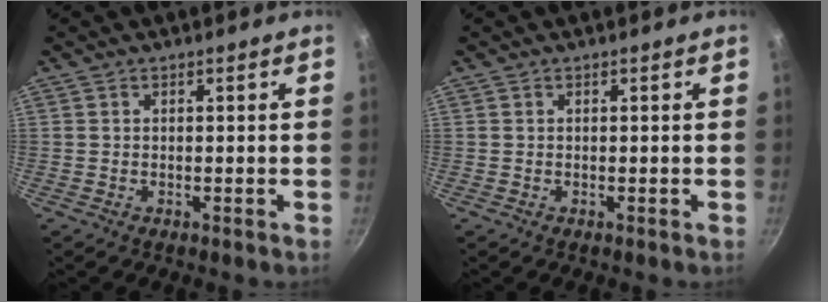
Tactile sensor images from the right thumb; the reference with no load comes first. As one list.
[{"total": 0.0}]